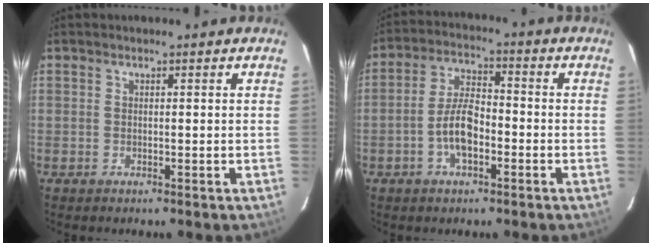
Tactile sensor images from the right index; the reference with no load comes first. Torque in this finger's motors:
{"motor_torque": [1.51, -0.02, 0.73, 0.11]}